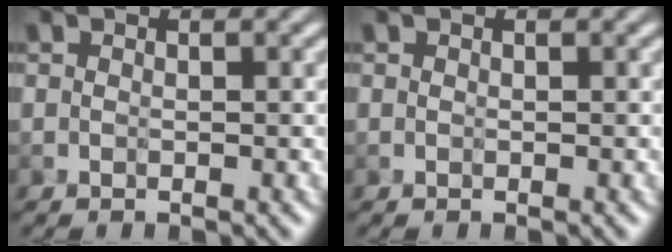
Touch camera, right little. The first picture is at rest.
{"total": 0.0}